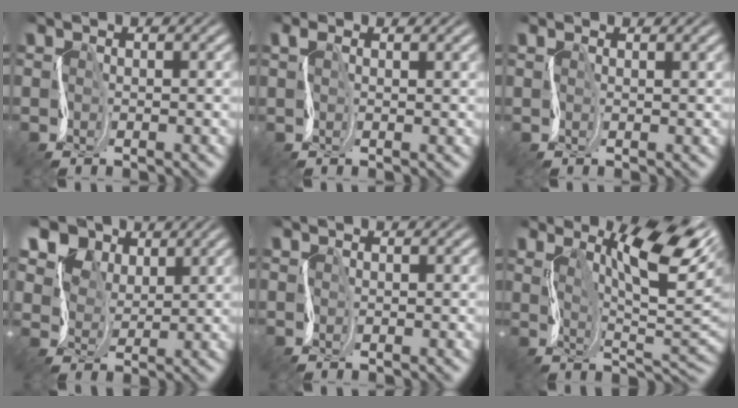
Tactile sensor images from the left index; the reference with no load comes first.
{"total": 1.6, "force": [1.3, 0.8, 0.5], "torque": [-0.003, 0.010, 0.018]}
{"total": 1.3, "force": [1.1, 0.7, 0.0], "torque": [0.014, 0.007, 0.014]}
{"total": 6.7, "force": [4.9, 4.4, 1.3], "torque": [-0.053, 0.001, 0.085]}
{"total": 0.0}
{"total": 10.1, "force": [4.4, 3.5, 8.3], "torque": [-0.124, 0.006, 0.068]}